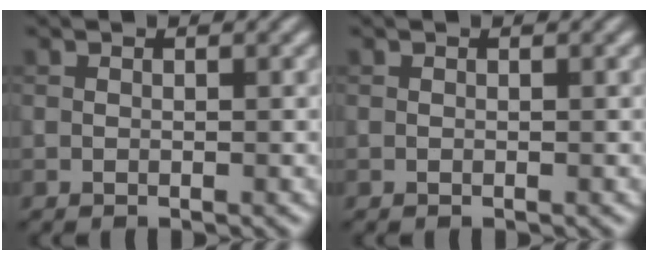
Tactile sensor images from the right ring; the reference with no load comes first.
{"total": 0.0}